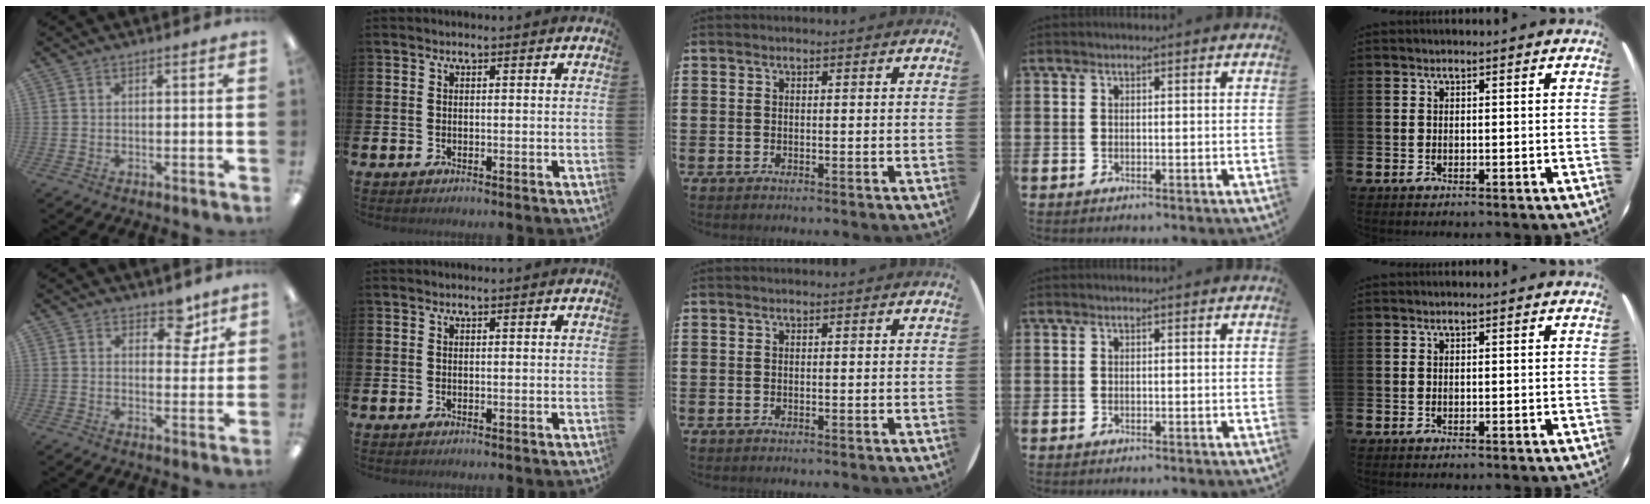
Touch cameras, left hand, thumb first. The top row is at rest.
{"thumb": {"total": 6.8, "force": [4.8, 3.6, 3.1], "torque": [-0.026, -0.025, 0.080]}}